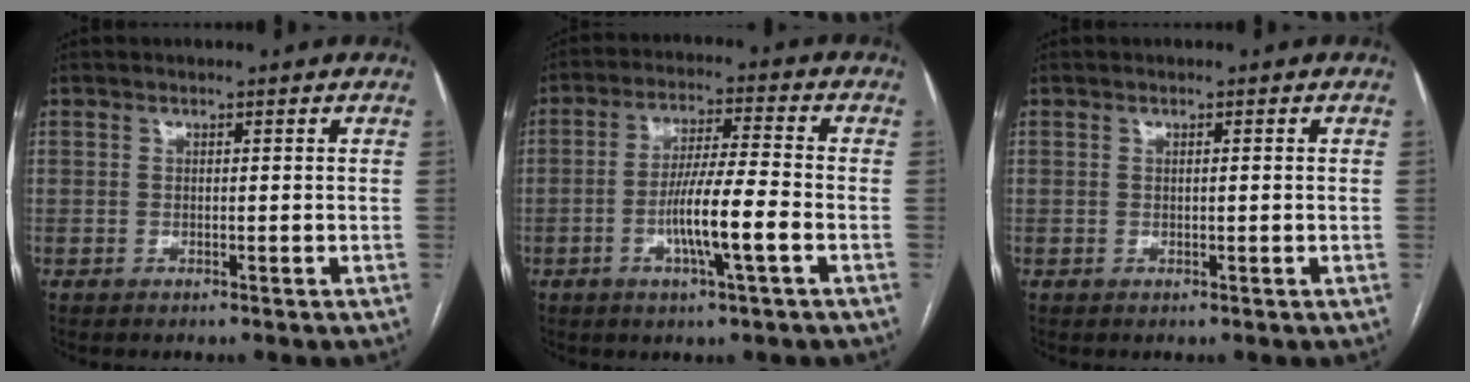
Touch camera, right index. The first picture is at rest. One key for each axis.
{"total": 10.2, "fx": -3.2, "fy": 0.1, "fz": 9.7, "tx": -0.180, "ty": -0.002, "tz": -0.060}
{"total": 0.6, "fx": 0.1, "fy": 0.0, "fz": 0.6, "tx": -0.011, "ty": 0.001, "tz": 0.002}